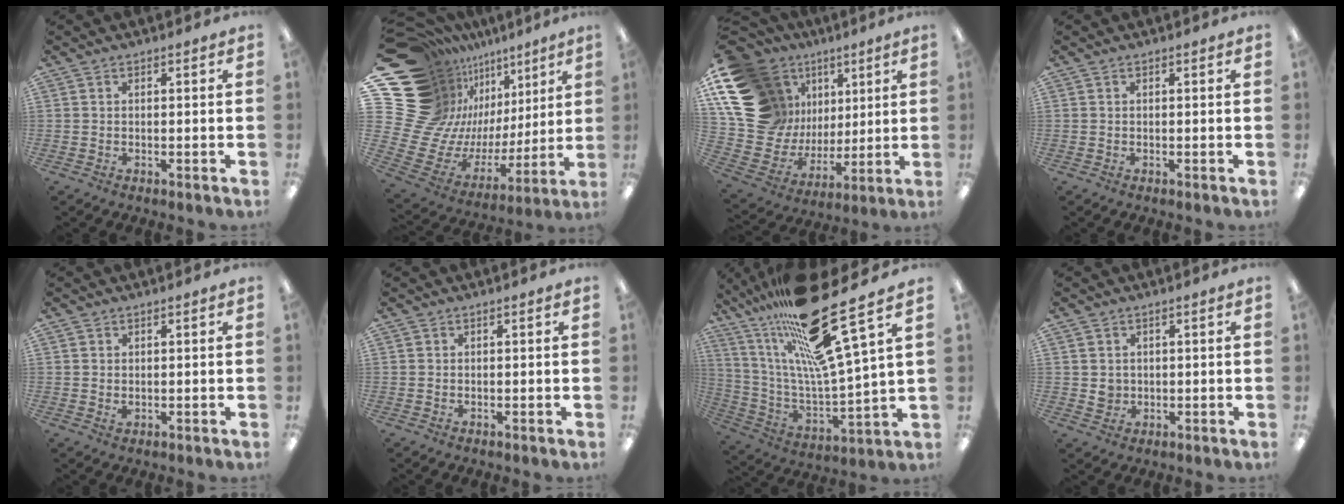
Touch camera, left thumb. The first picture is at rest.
{"total": 19.5, "force": [9.5, 14.9, 8.3], "torque": [-0.175, -0.113, 0.216]}
{"total": 22.1, "force": [10.0, 17.3, 9.4], "torque": [-0.202, -0.064, 0.221]}
{"total": 0.0}
{"total": 1.1, "force": [0.6, 0.8, 0.5], "torque": [-0.009, 0.002, 0.011]}
{"total": 0.0}
{"total": 25.9, "force": [17.3, 5.6, 18.5], "torque": [-0.336, -0.099, 0.276]}
{"total": 2.8, "force": [0.5, 2.7, 0.4], "torque": [-0.005, 0.000, 0.008]}